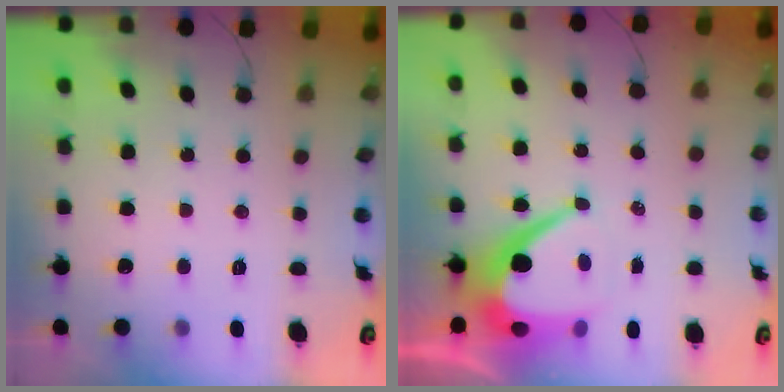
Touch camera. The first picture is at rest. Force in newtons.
{"total": 11.7, "press": 11.6, "slide": 0.7}